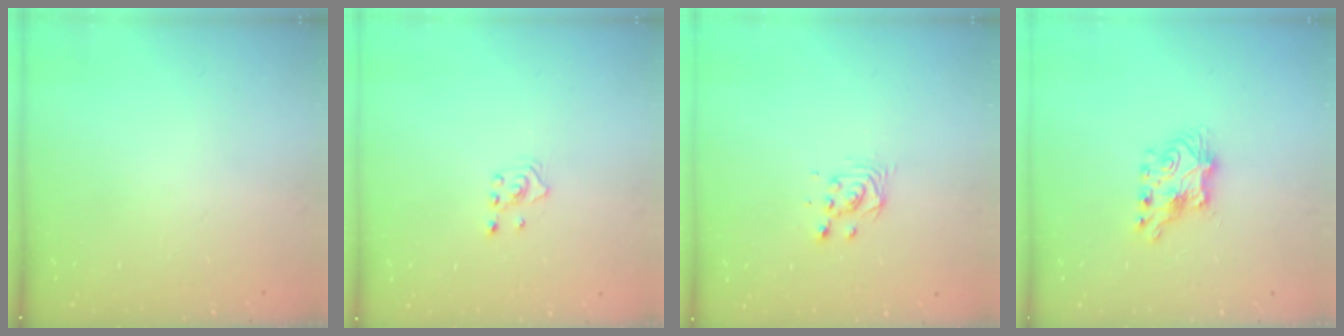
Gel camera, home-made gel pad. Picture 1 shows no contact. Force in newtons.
{"total": 2.4, "press": 2.2, "slide": 0.8}
{"total": 3.9, "press": 3.9, "slide": 0.3}
{"total": 7.3, "press": 7.2, "slide": 0.6}